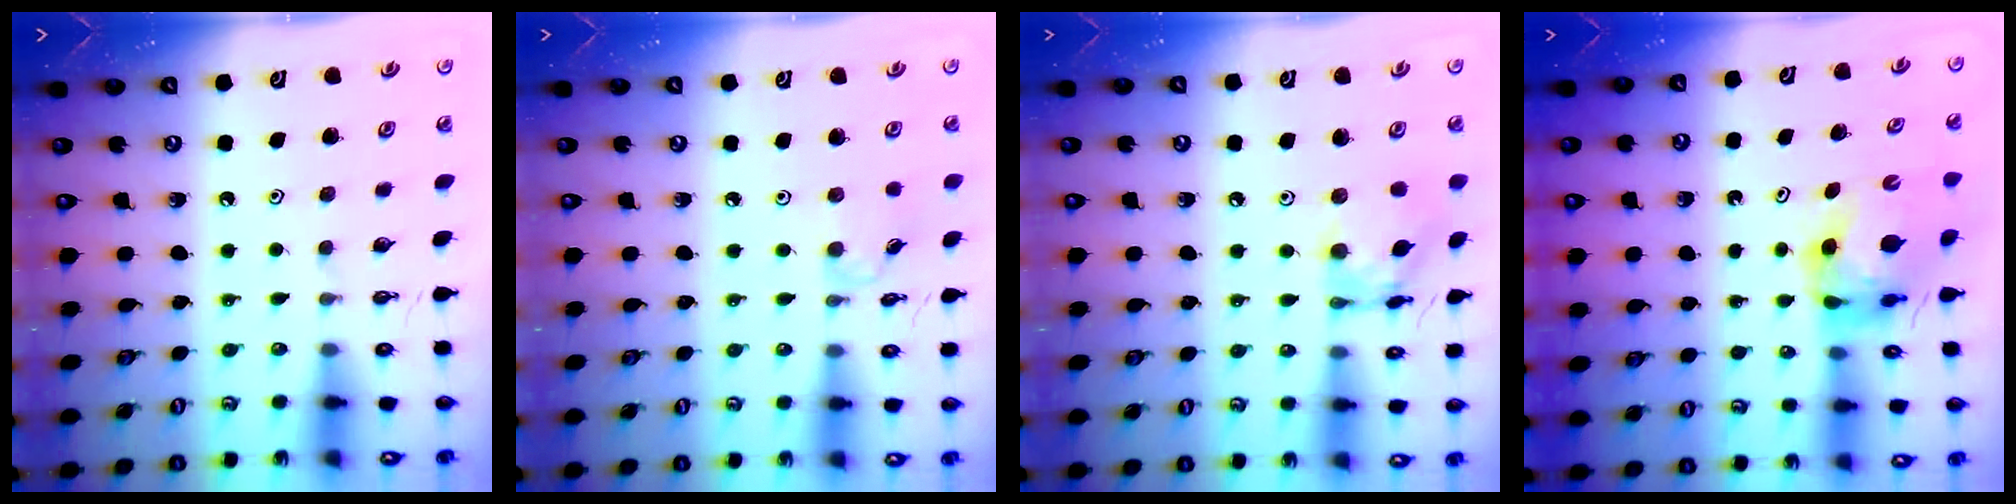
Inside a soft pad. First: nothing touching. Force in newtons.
{"total": 3.0, "press": 3.0, "slide": 0.4}
{"total": 12.1, "press": 12.1, "slide": 0.9}
{"total": 7.4, "press": 7.3, "slide": 0.9}